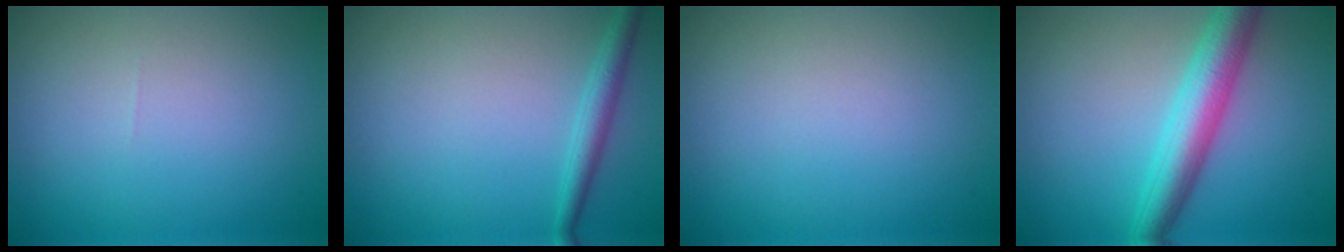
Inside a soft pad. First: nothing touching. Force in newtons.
{"total": 2.2, "press": 2.2, "slide": 0.1}
{"total": 0.0}
{"total": 5.0, "press": 5.0, "slide": 0.1}